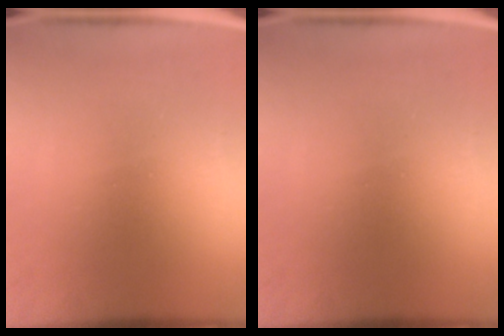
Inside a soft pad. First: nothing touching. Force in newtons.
{"total": 0.0}